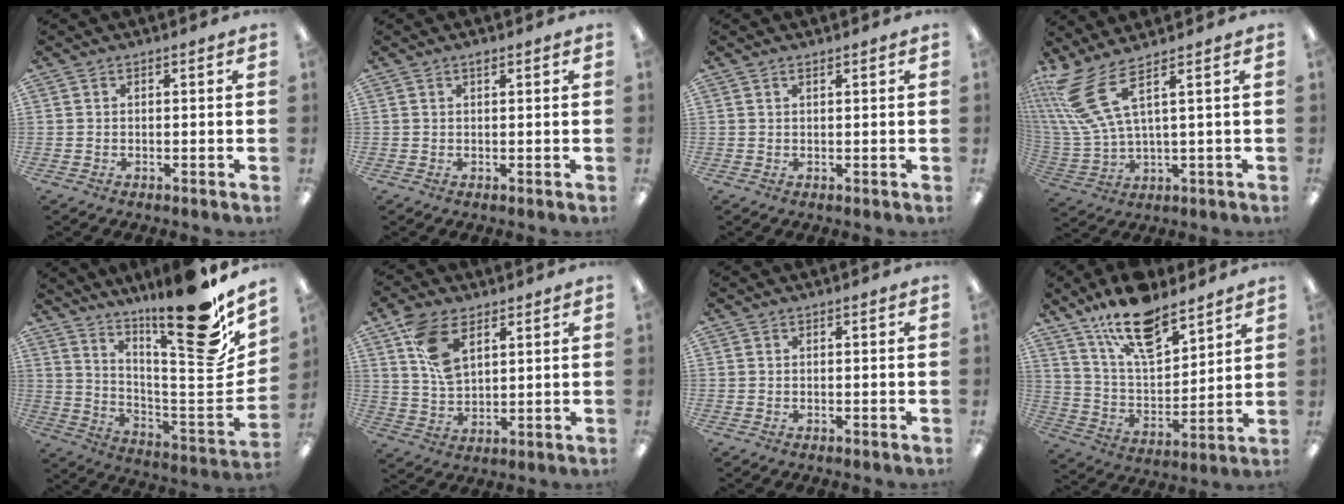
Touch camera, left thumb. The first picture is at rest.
{"total": 1.1, "force": [0.8, 0.2, 0.7], "torque": [-0.017, 0.001, 0.015]}
{"total": 1.1, "force": [0.8, 0.2, 0.7], "torque": [-0.016, 0.001, 0.013]}
{"total": 13.5, "force": [6.2, 4.3, 11.2], "torque": [-0.257, -0.024, 0.108]}
{"total": 22.2, "force": [16.4, 2.8, 14.6], "torque": [-0.201, -0.136, 0.252]}
{"total": 10.5, "force": [5.2, 5.9, 6.9], "torque": [-0.143, -0.006, 0.100]}
{"total": 0.0}
{"total": 17.0, "force": [12.6, 6.7, 9.2], "torque": [-0.166, -0.069, 0.221]}